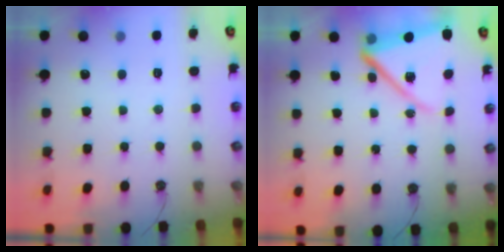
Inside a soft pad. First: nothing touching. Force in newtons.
{"total": 14.7, "press": 14.7, "slide": 1.5}